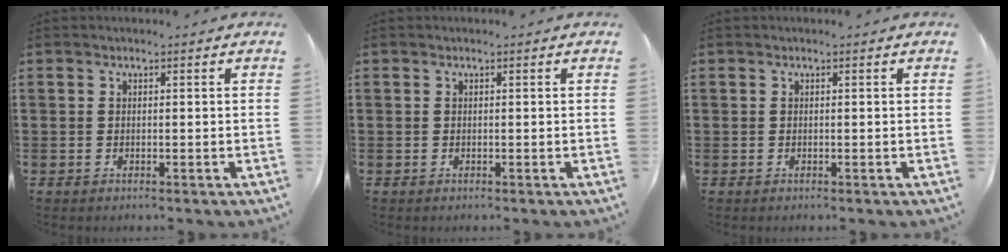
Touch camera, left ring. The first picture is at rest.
{"total": 0.0}
{"total": 0.0}